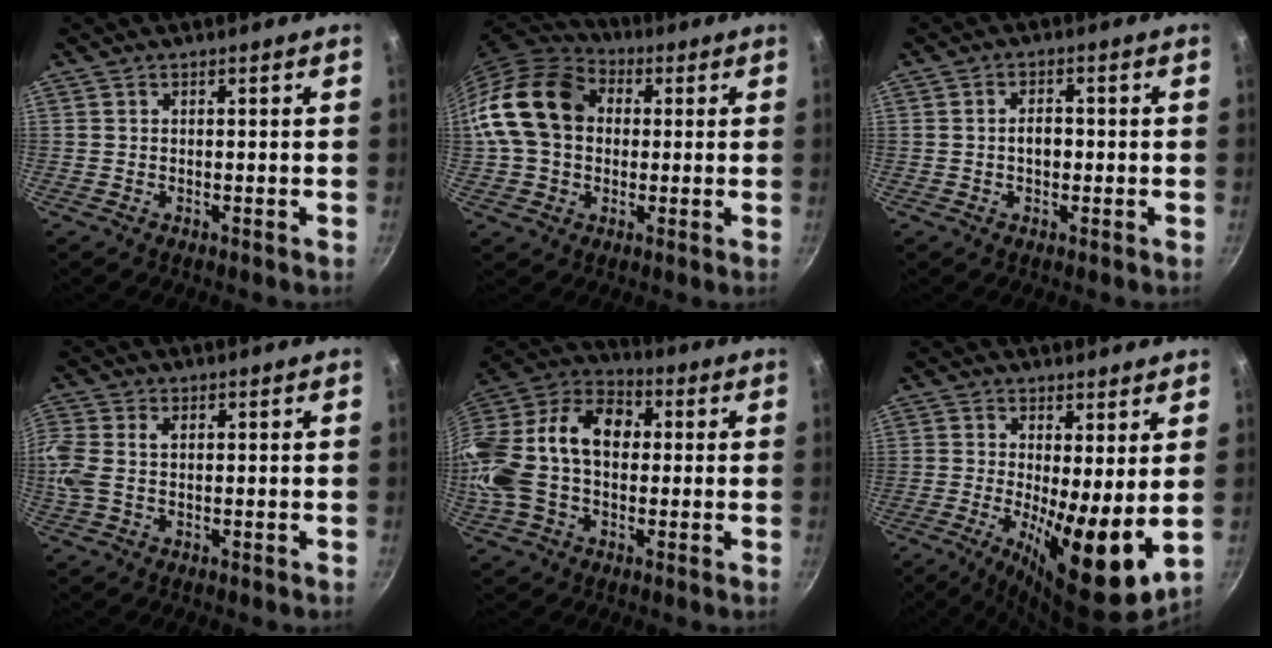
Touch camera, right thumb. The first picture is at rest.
{"total": 16.9, "force": [1.8, 13.1, 10.6], "torque": [-0.175, 0.031, 0.019]}
{"total": 3.1, "force": [-0.3, 2.0, 2.3], "torque": [-0.023, 0.010, -0.004]}
{"total": 5.9, "force": [0.7, 3.6, 4.6], "torque": [-0.108, 0.008, 0.009]}
{"total": 23.7, "force": [0.6, 16.2, 17.3], "torque": [-0.331, 0.054, -0.006]}
{"total": 13.4, "force": [-0.2, 4.0, 12.8], "torque": [-0.186, -0.029, 0.001]}